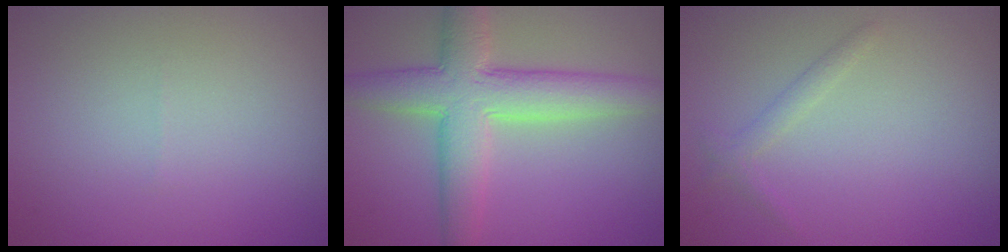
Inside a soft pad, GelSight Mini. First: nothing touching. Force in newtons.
{"total": 6.9, "press": 6.9, "slide": 0.5}
{"total": 1.2, "press": 1.2, "slide": 0.1}